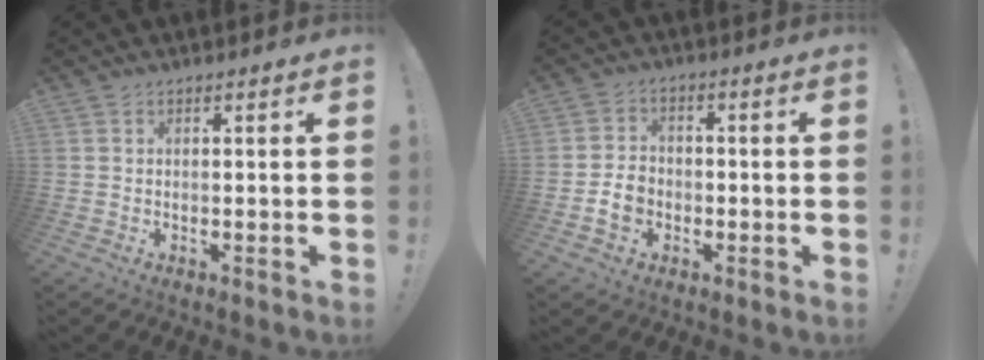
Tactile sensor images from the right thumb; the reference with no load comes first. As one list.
[{"total": 6.5, "force": [-2.3, 5.1, 3.3], "torque": [-0.052, 0.013, -0.041]}]